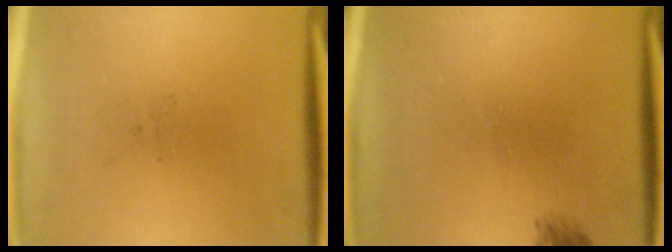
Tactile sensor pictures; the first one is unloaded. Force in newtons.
{"total": 1.2}